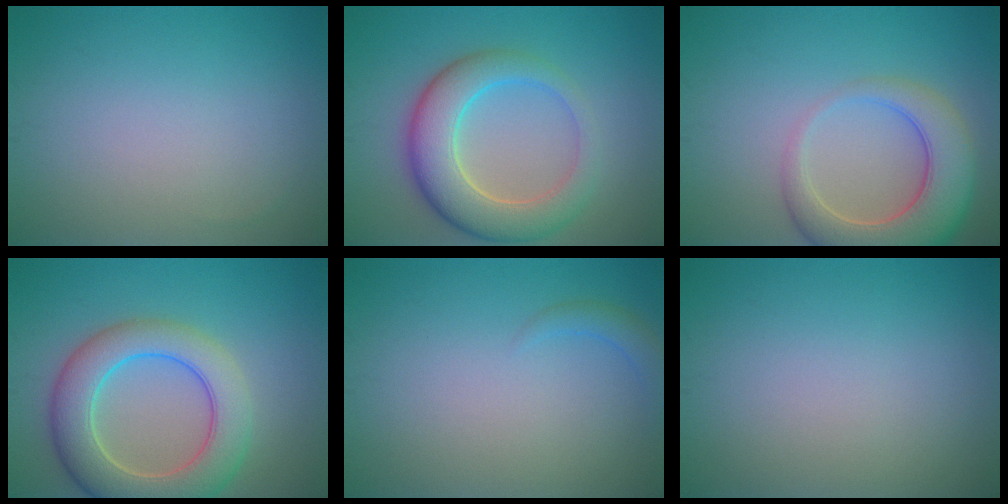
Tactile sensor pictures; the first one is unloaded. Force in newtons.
{"total": 7.0, "press": 6.9, "slide": 0.7}
{"total": 7.4, "press": 7.3, "slide": 0.8}
{"total": 7.9, "press": 7.8, "slide": 0.5}
{"total": 1.3, "press": 1.3, "slide": 0.2}
{"total": 0.0}